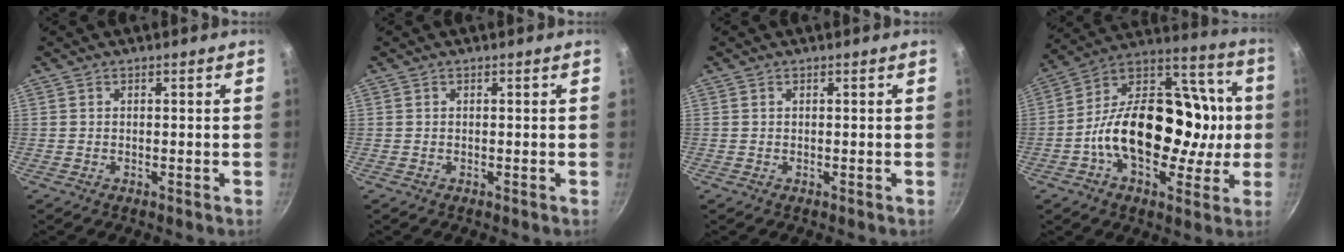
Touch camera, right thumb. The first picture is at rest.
{"total": 0.0}
{"total": 0.0}
{"total": 26.4, "force": [-1.9, 15.4, 21.4], "torque": [-0.313, 0.045, -0.028]}